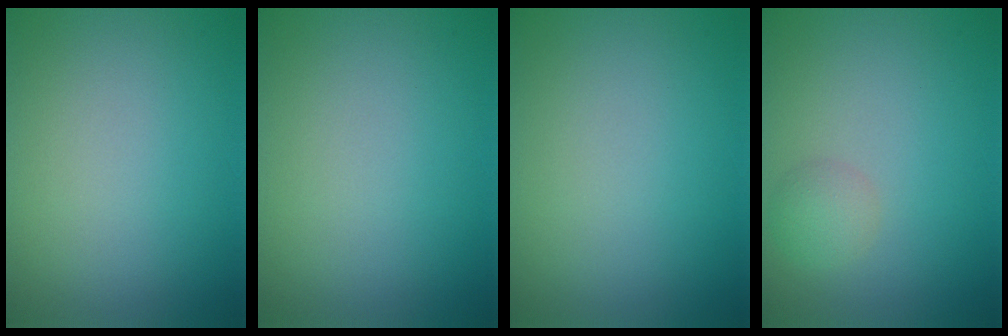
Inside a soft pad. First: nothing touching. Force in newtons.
{"total": 0.0}
{"total": 0.0}
{"total": 1.7, "press": 1.7, "slide": 0.1}